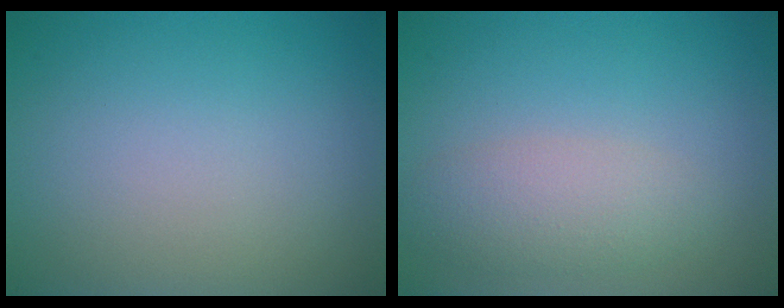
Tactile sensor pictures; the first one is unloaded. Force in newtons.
{"total": 3.1, "press": 3.1, "slide": 0.0}